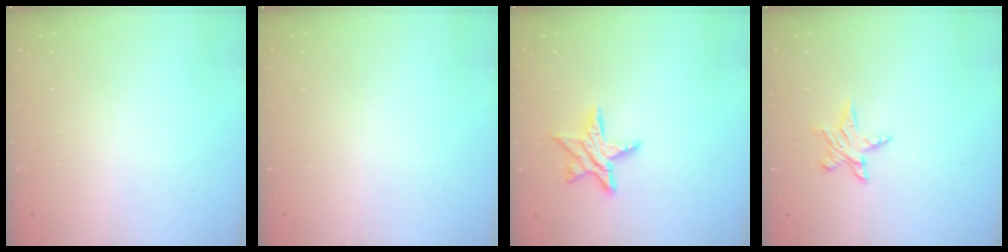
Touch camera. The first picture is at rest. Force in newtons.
{"total": 0.0}
{"total": 9.7, "press": 9.7, "slide": 0.6}
{"total": 5.6, "press": 5.6, "slide": 0.4}